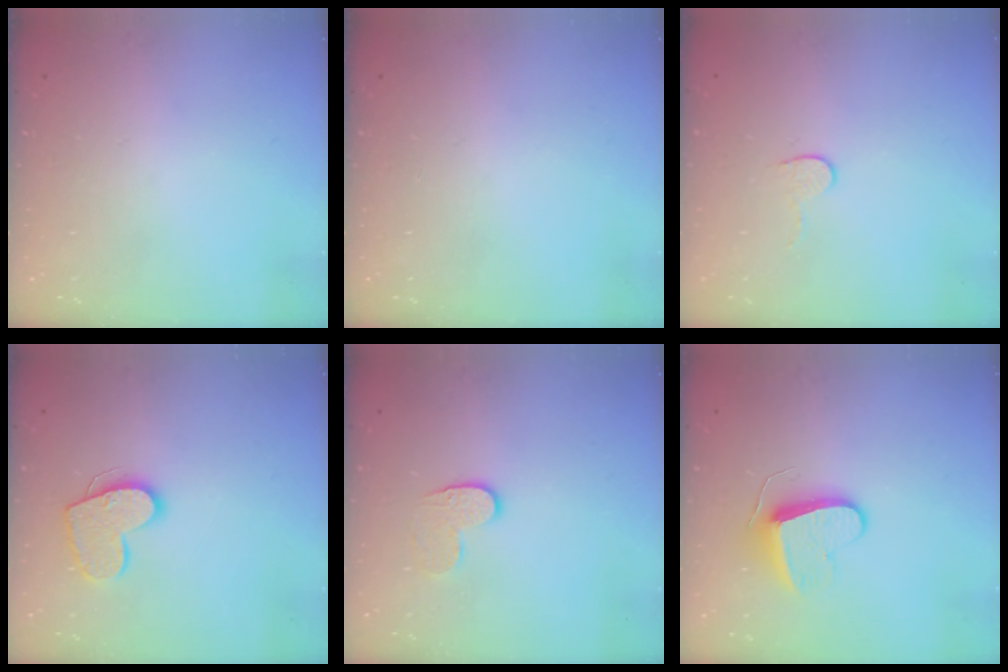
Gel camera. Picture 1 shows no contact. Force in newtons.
{"total": 0.0}
{"total": 4.0, "press": 4.0, "slide": 0.3}
{"total": 12.4, "press": 12.4, "slide": 0.7}
{"total": 6.7, "press": 6.7, "slide": 0.5}
{"total": 9.1, "press": 9.1, "slide": 0.7}